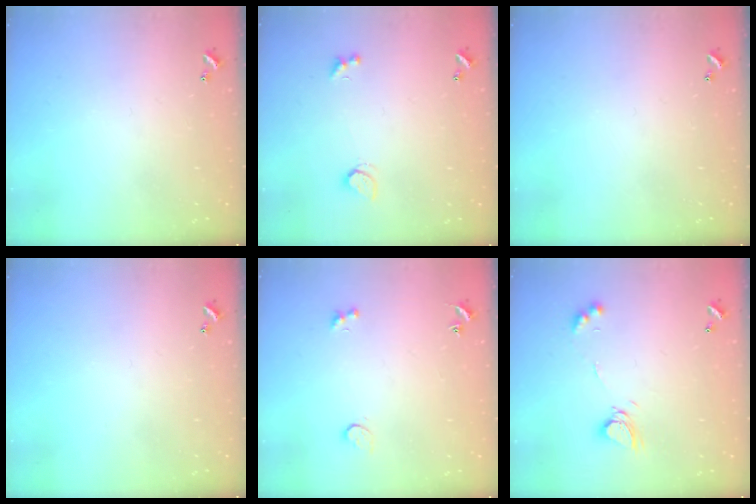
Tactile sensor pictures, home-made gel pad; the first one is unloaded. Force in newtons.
{"total": 1.3, "press": 1.2, "slide": 0.5}
{"total": 0.0}
{"total": 0.0}
{"total": 3.3, "press": 3.0, "slide": 1.3}
{"total": 7.0, "press": 7.0, "slide": 0.2}